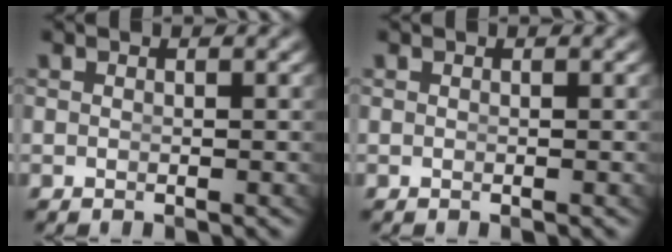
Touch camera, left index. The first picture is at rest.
{"total": 0.0}